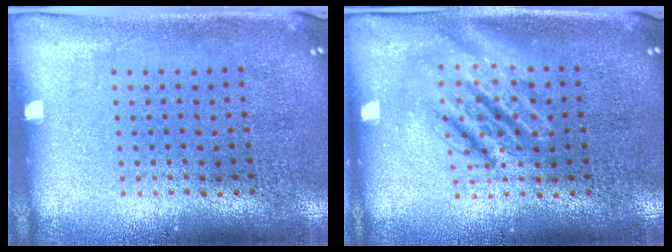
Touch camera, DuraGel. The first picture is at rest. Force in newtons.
{"total": 2.7, "press": 2.7, "slide": 0.4}